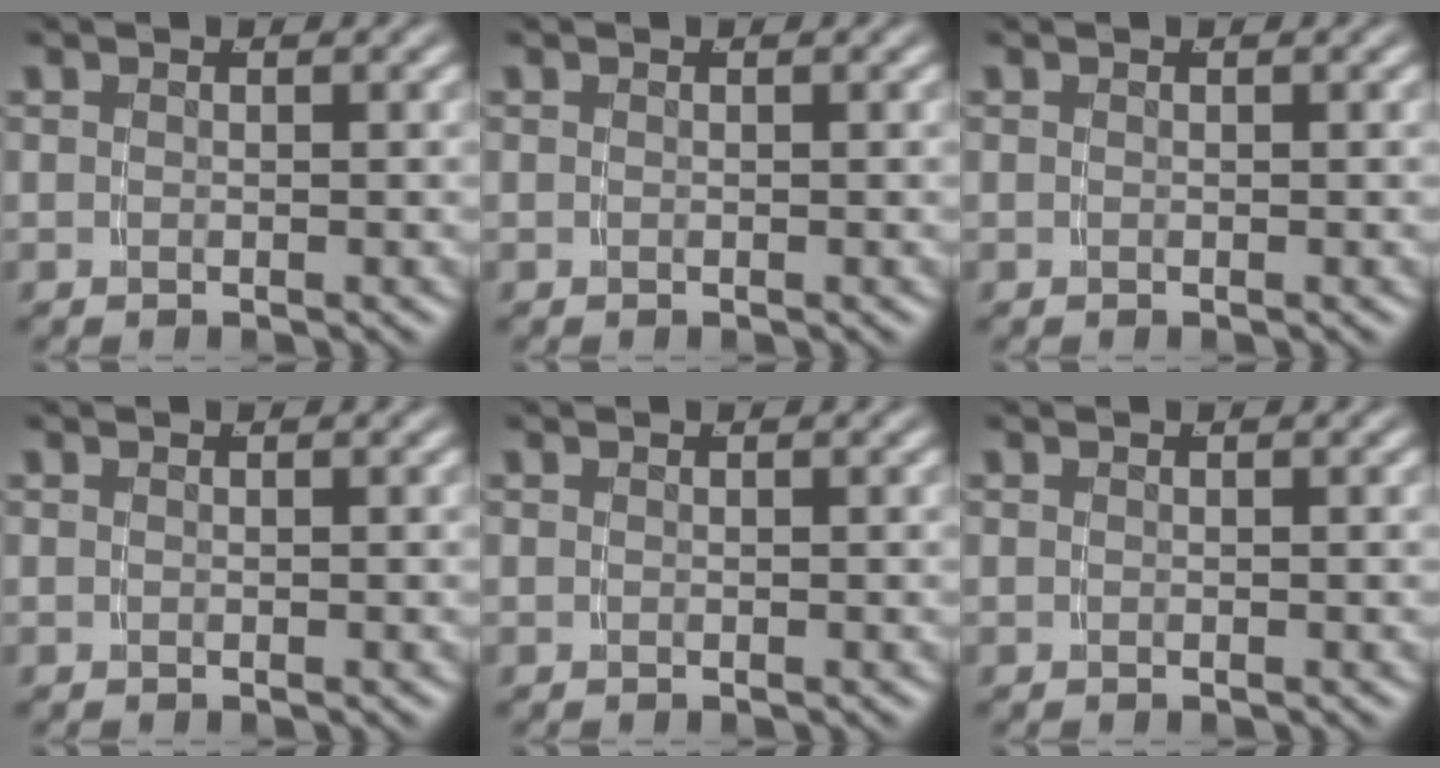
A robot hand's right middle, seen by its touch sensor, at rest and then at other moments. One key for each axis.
{"total": 0.0}
{"total": 0.0}
{"total": 0.0}
{"total": 0.0}
{"total": 0.0}